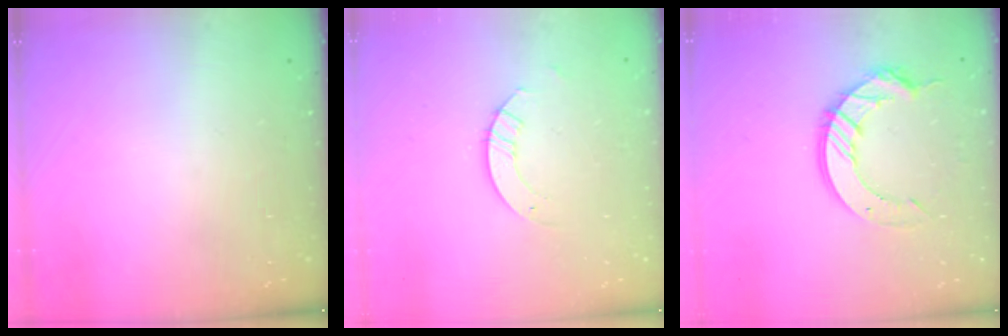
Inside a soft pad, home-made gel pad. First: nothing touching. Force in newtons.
{"total": 3.3, "press": 3.3, "slide": 0.2}
{"total": 12.2, "press": 12.1, "slide": 1.1}